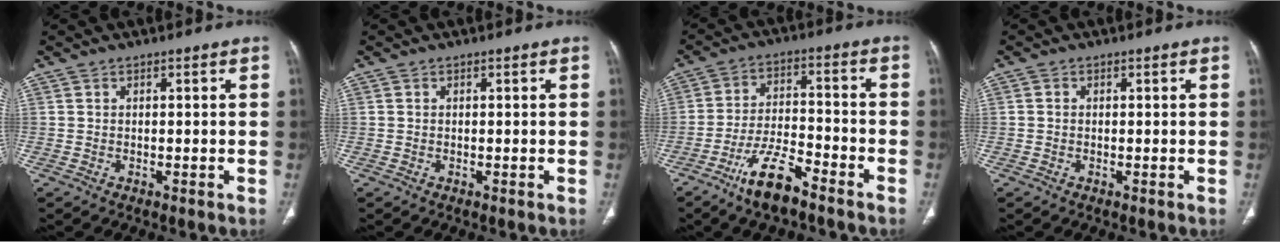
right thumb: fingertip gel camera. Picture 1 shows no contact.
{"total": 0.0}
{"total": 10.0, "force": [-7.0, 2.8, 6.6], "torque": [-0.129, 0.041, -0.127]}
{"total": 0.7, "force": [0.0, 0.6, 0.4], "torque": [-0.005, 0.001, -0.002]}